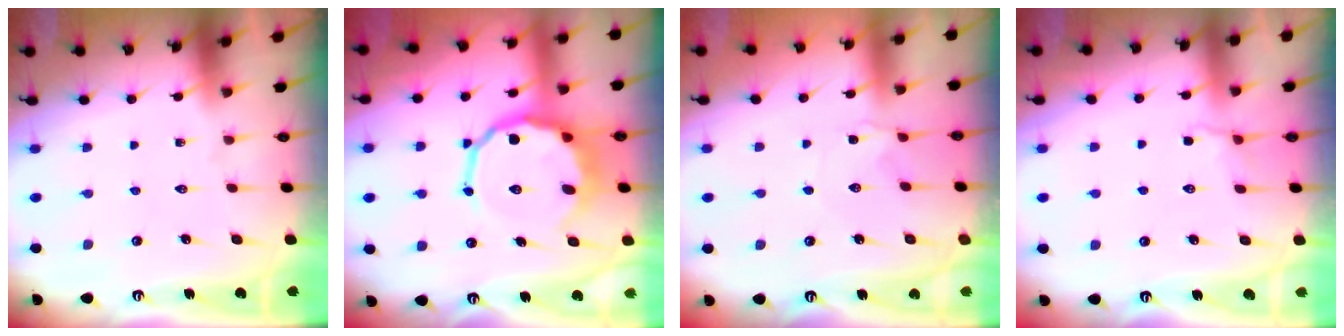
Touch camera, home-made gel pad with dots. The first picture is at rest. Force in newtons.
{"total": 11.2, "press": 10.6, "slide": 3.6}
{"total": 1.1, "press": 1.0, "slide": 0.3}
{"total": 3.6, "press": 3.1, "slide": 1.8}